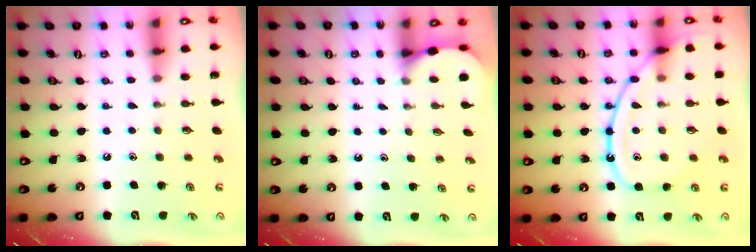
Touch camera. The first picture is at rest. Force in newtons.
{"total": 1.9, "press": 1.9, "slide": 0.2}
{"total": 15.1, "press": 15.0, "slide": 1.1}